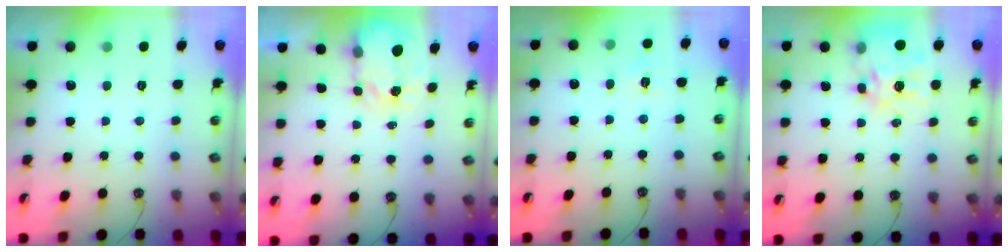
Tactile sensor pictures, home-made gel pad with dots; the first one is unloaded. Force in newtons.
{"total": 3.4, "press": 3.4, "slide": 0.4}
{"total": 2.8, "press": 2.8, "slide": 0.4}
{"total": 14.4, "press": 14.4, "slide": 0.9}